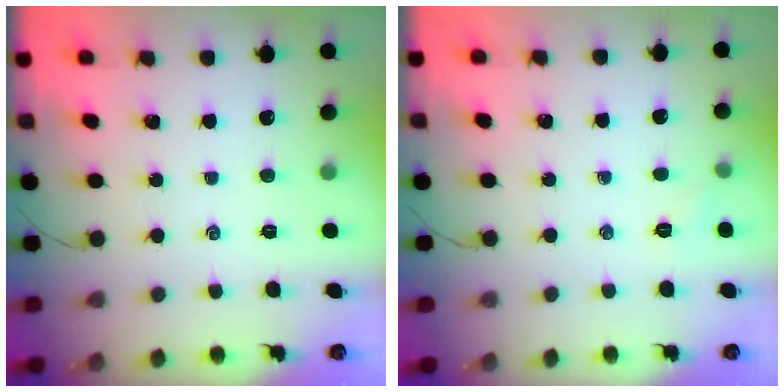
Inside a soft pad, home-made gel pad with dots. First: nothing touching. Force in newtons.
{"total": 3.5, "press": 3.4, "slide": 0.9}